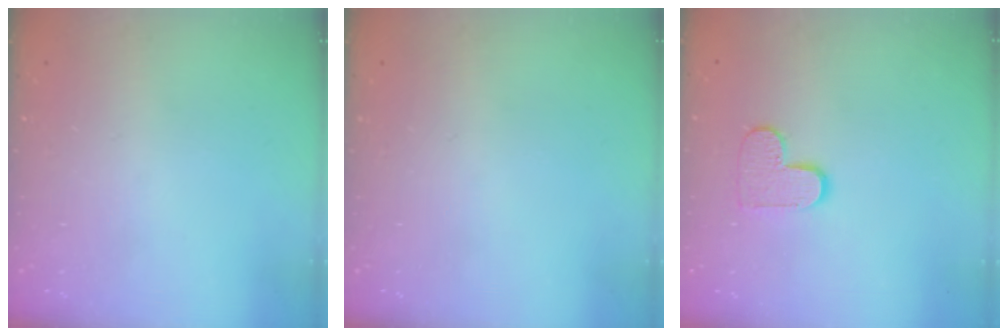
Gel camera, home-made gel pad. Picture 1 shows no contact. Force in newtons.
{"total": 0.0}
{"total": 8.3, "press": 8.2, "slide": 0.4}